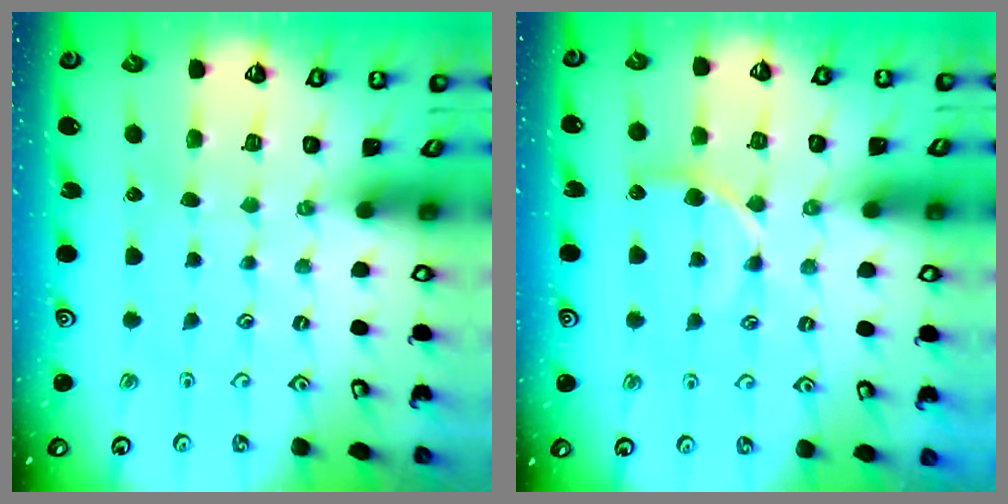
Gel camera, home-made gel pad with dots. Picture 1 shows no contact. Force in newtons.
{"total": 5.6, "press": 5.5, "slide": 0.8}